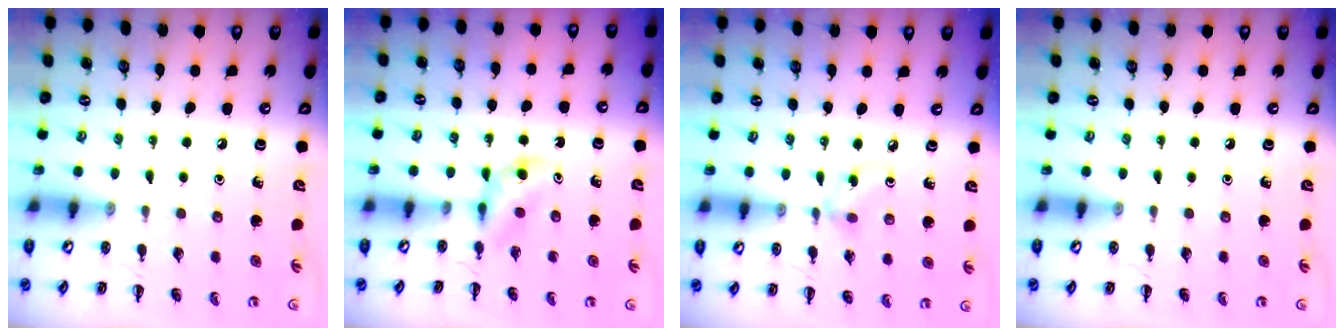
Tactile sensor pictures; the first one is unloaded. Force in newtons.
{"total": 3.6, "press": 3.4, "slide": 1.3}
{"total": 3.6, "press": 3.4, "slide": 1.4}
{"total": 0.0}